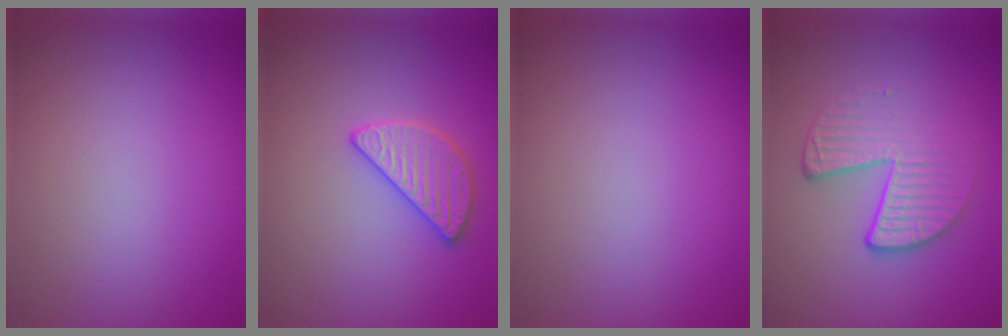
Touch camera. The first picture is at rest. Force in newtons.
{"total": 2.8, "press": 2.8, "slide": 0.1}
{"total": 0.0}
{"total": 4.4, "press": 2.8, "slide": 3.4}